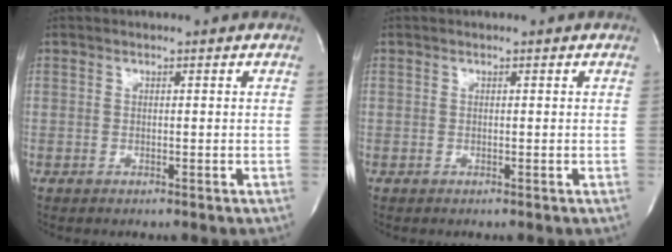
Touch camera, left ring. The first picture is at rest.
{"total": 0.0}